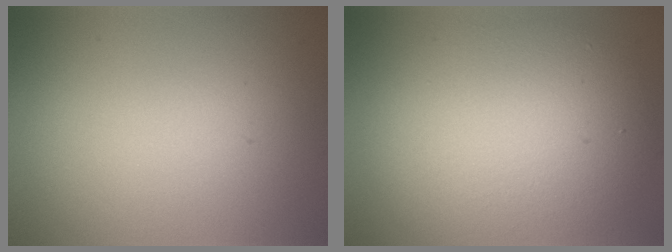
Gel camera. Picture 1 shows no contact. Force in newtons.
{"total": 8.3, "press": 8.3, "slide": 0.6}